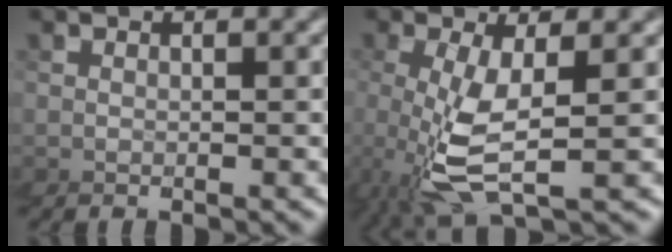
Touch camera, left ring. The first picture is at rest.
{"total": 3.2, "force": [-0.9, 0.3, 3.0], "torque": [-0.106, -0.017, -0.002]}